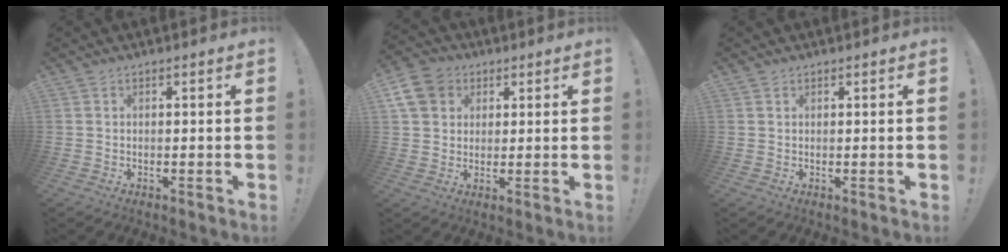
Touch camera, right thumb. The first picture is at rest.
{"total": 9.7, "force": [3.7, 8.0, 3.9], "torque": [-0.078, -0.011, 0.078]}
{"total": 0.6, "force": [0.5, 0.3, 0.1], "torque": [0.001, -0.002, 0.009]}